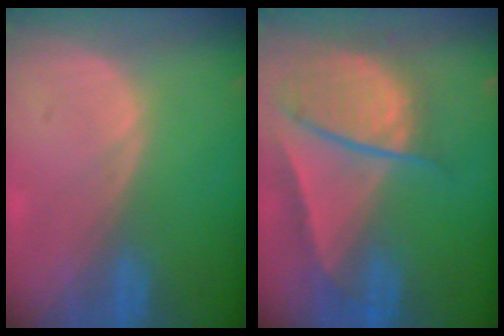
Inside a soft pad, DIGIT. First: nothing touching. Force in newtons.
{"total": 9.3, "press": 8.0, "slide": 4.7}